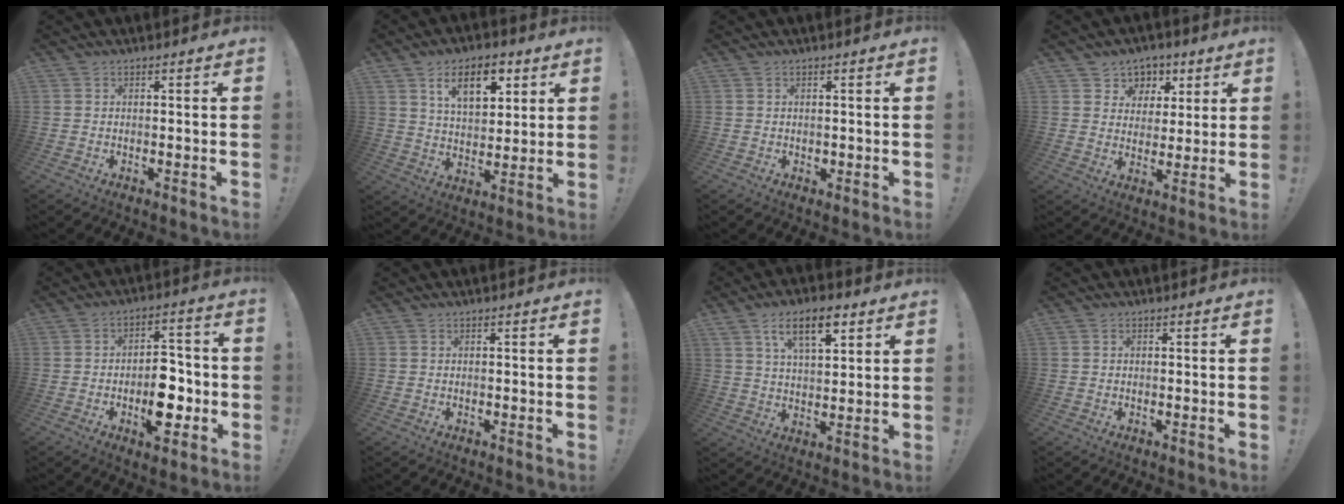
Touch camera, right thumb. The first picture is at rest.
{"total": 12.3, "force": [6.3, 6.6, 8.1], "torque": [-0.132, -0.011, 0.115]}
{"total": 0.9, "force": [0.3, 0.8, 0.2], "torque": [0.004, 0.000, 0.004]}
{"total": 6.7, "force": [2.9, 6.1, 0.6], "torque": [-0.003, -0.028, 0.058]}
{"total": 12.3, "force": [-3.7, 6.9, 9.6], "torque": [-0.133, 0.016, -0.059]}
{"total": 0.0}
{"total": 10.8, "force": [5.9, 4.7, 7.9], "torque": [-0.127, -0.010, 0.102]}
{"total": 0.0}